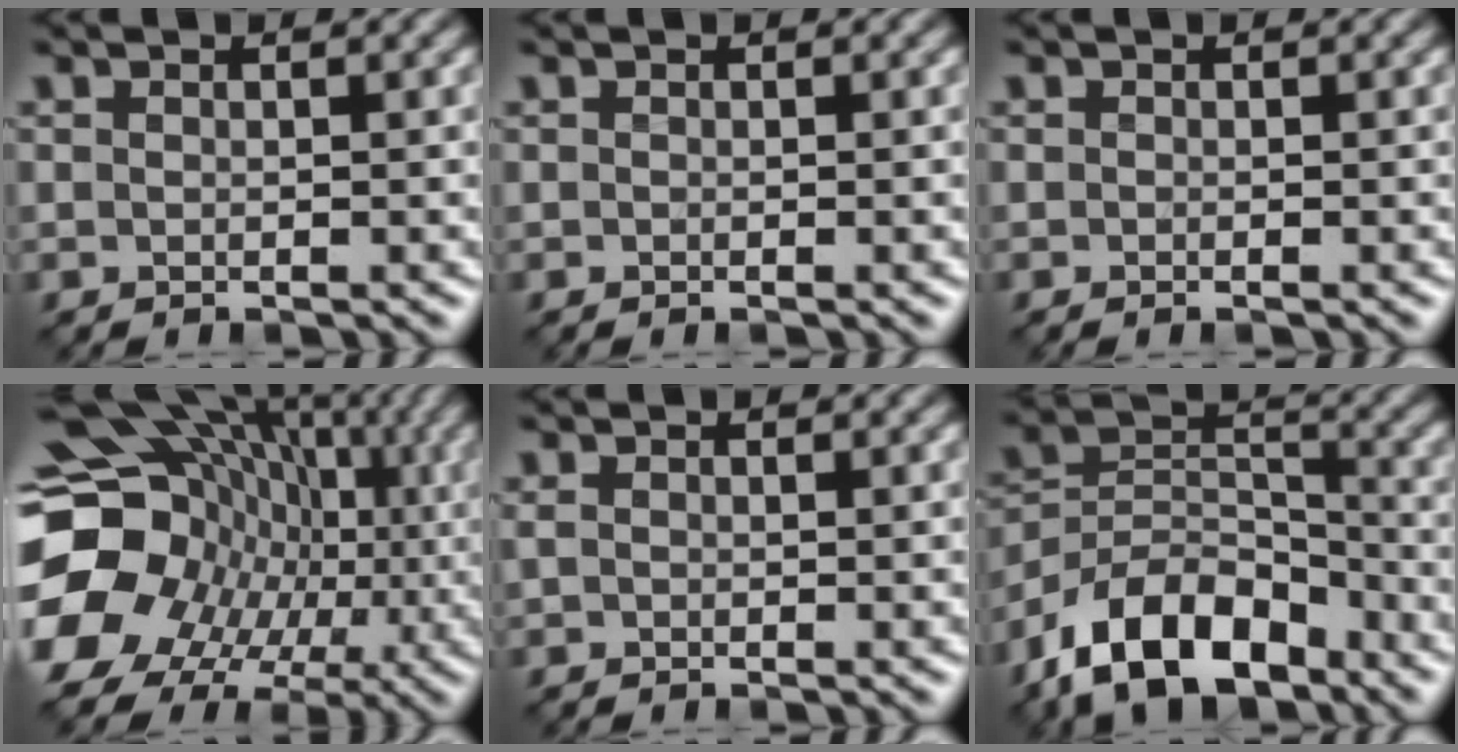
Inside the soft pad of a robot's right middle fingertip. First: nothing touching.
{"total": 0.0}
{"total": 0.0}
{"total": 19.8, "force": [-3.7, 16.3, 10.6], "torque": [-0.184, -0.011, -0.085]}
{"total": 0.7, "force": [0.1, 0.5, 0.5], "torque": [-0.010, 0.002, 0.001]}
{"total": 10.8, "force": [-7.4, 5.3, 5.8], "torque": [-0.101, 0.009, -0.151]}